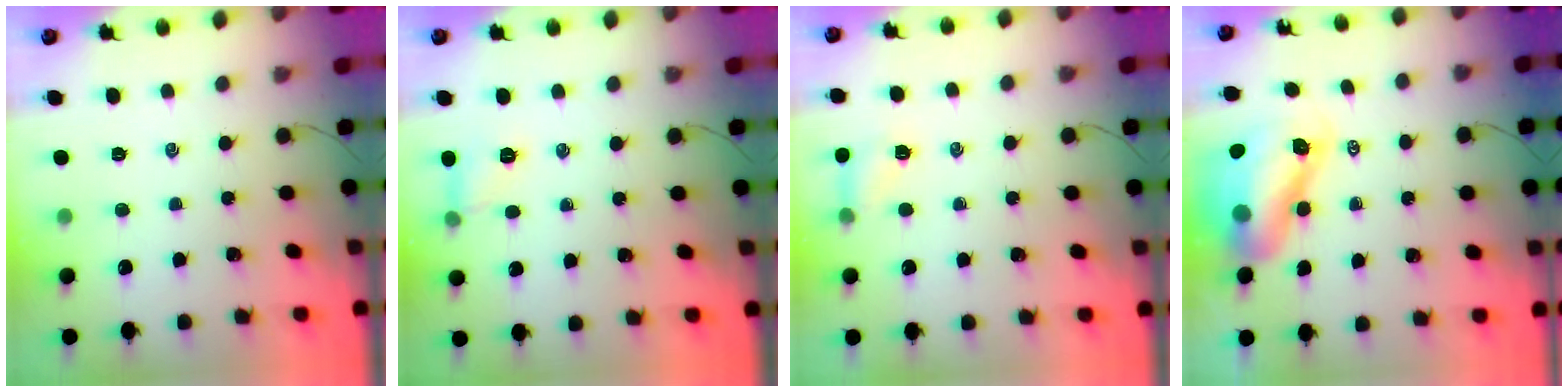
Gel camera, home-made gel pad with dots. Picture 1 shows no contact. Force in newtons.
{"total": 6.2, "press": 6.1, "slide": 1.0}
{"total": 6.0, "press": 5.8, "slide": 1.5}
{"total": 14.2, "press": 13.7, "slide": 3.9}